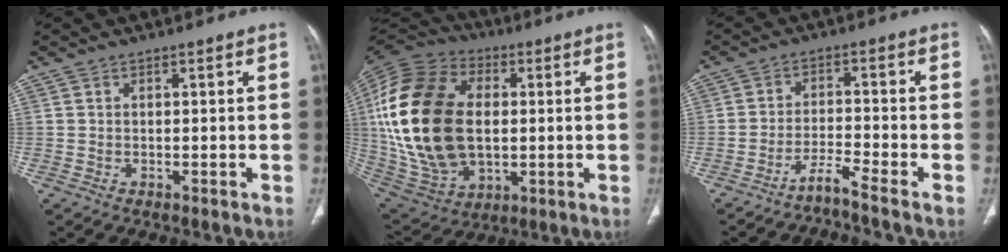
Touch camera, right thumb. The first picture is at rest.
{"total": 26.3, "force": [1.7, 16.3, 20.6], "torque": [-0.417, -0.003, 0.038]}
{"total": 3.7, "force": [-3.3, -1.1, 1.4], "torque": [-0.036, 0.015, -0.067]}